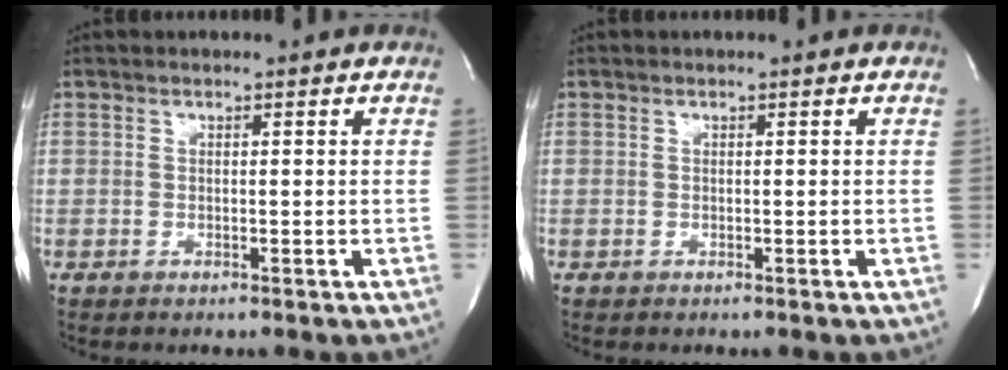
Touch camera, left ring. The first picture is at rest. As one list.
[{"total": 0.0}]